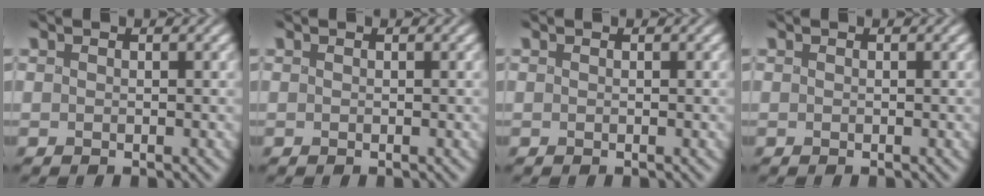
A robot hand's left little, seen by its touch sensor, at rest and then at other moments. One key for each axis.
{"total": 0.0}
{"total": 0.0}
{"total": 0.0}